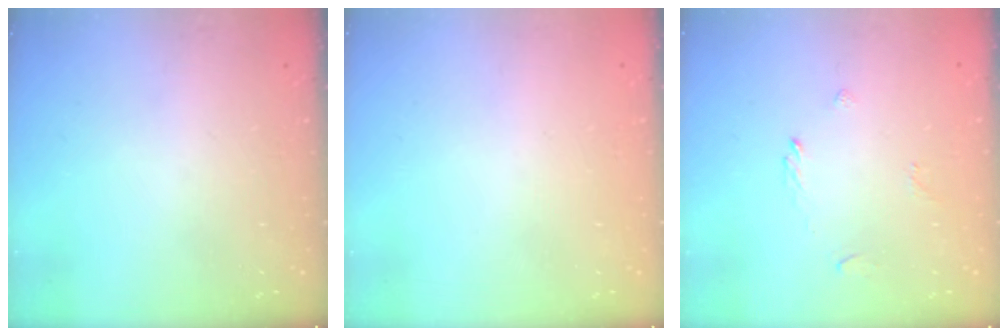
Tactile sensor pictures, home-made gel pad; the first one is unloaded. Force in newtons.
{"total": 1.8, "press": 1.7, "slide": 0.1}
{"total": 2.6, "press": 2.5, "slide": 0.8}